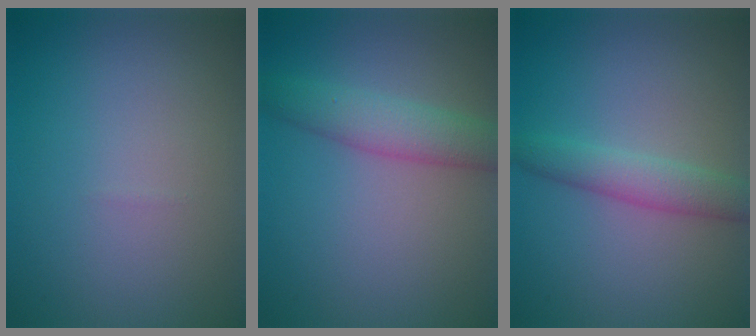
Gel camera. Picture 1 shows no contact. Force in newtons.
{"total": 3.8, "press": 3.8, "slide": 0.1}
{"total": 3.0, "press": 3.0, "slide": 0.1}